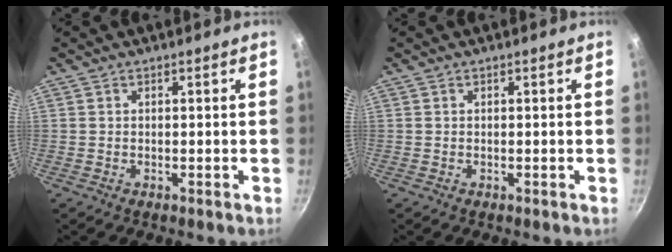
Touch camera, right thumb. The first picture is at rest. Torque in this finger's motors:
{"motor_torque": [-0.05, 0.05, 0.03, 0.02, 0.00]}